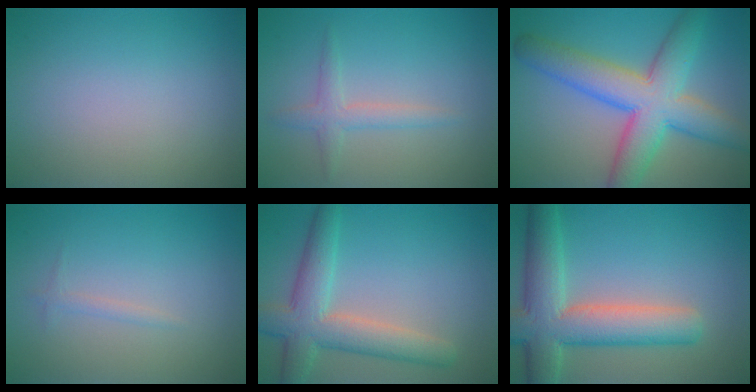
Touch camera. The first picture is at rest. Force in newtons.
{"total": 2.0, "press": 2.0, "slide": 0.1}
{"total": 8.8, "press": 8.8, "slide": 0.2}
{"total": 0.7, "press": 0.7, "slide": 0.1}
{"total": 5.8, "press": 5.8, "slide": 0.3}
{"total": 8.4, "press": 8.4, "slide": 0.5}